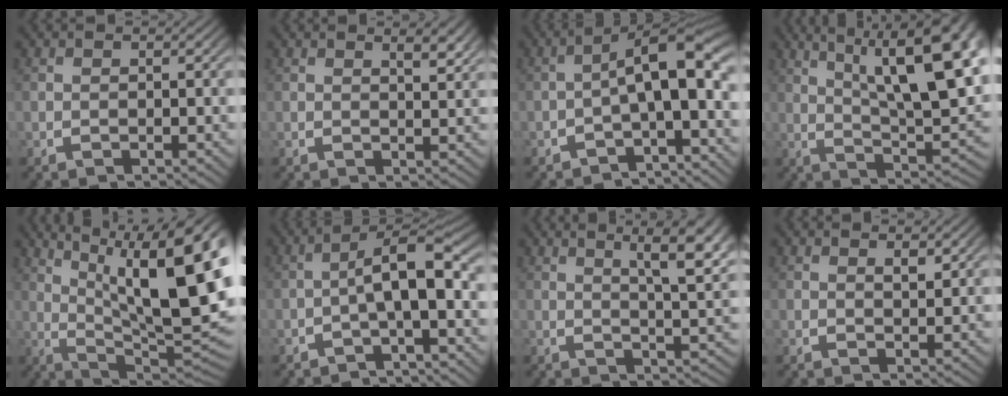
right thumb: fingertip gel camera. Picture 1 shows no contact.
{"total": 2.1, "force": [1.3, 0.5, 1.6], "torque": [-0.016, -0.003, 0.023]}
{"total": 7.7, "force": [-0.9, 4.1, 6.5], "torque": [-0.087, -0.011, -0.016]}
{"total": 13.4, "force": [3.5, 6.7, 11.0], "torque": [-0.152, -0.017, 0.055]}
{"total": 15.5, "force": [2.0, 8.3, 12.9], "torque": [-0.184, -0.051, 0.058]}
{"total": 6.4, "force": [-0.6, 3.3, 5.5], "torque": [-0.088, -0.009, -0.008]}
{"total": 7.4, "force": [3.2, 2.9, 6.0], "torque": [-0.073, -0.001, 0.049]}
{"total": 1.2, "force": [1.1, 0.2, 0.6], "torque": [-0.006, -0.004, 0.021]}